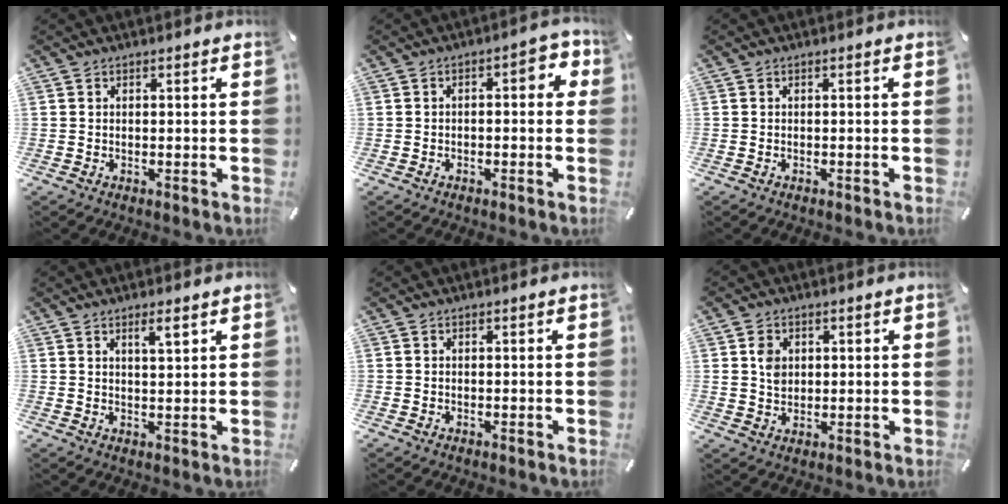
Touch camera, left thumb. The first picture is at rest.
{"total": 4.9, "force": [-0.4, 2.4, 4.2], "torque": [-0.055, 0.006, -0.015]}
{"total": 0.7, "force": [-0.6, 0.3, 0.2], "torque": [-0.005, 0.001, -0.013]}
{"total": 3.6, "force": [2.1, 0.6, 2.8], "torque": [-0.052, -0.003, 0.034]}
{"total": 0.0}
{"total": 4.6, "force": [1.2, 3.9, 2.2], "torque": [-0.034, 0.001, 0.020]}